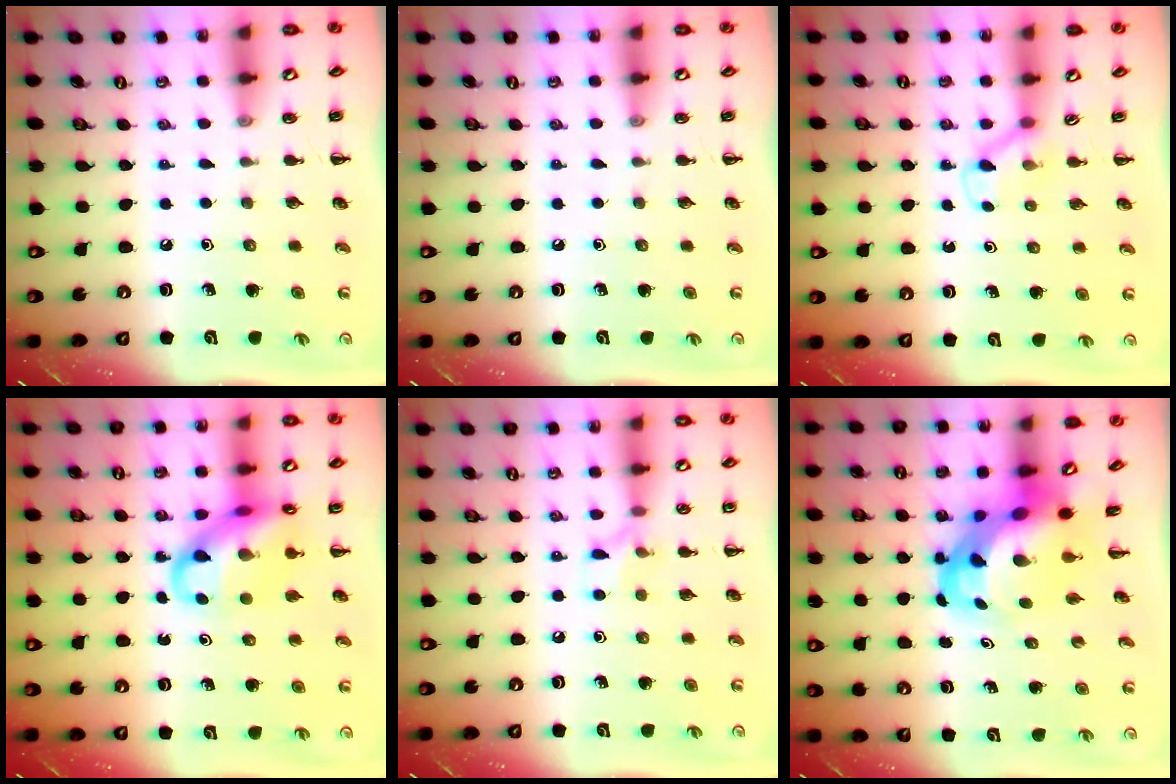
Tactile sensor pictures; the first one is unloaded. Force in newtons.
{"total": 0.0}
{"total": 2.6, "press": 2.4, "slide": 0.9}
{"total": 15.1, "press": 14.7, "slide": 3.4}
{"total": 6.5, "press": 6.4, "slide": 1.5}
{"total": 6.9, "press": 6.5, "slide": 2.2}